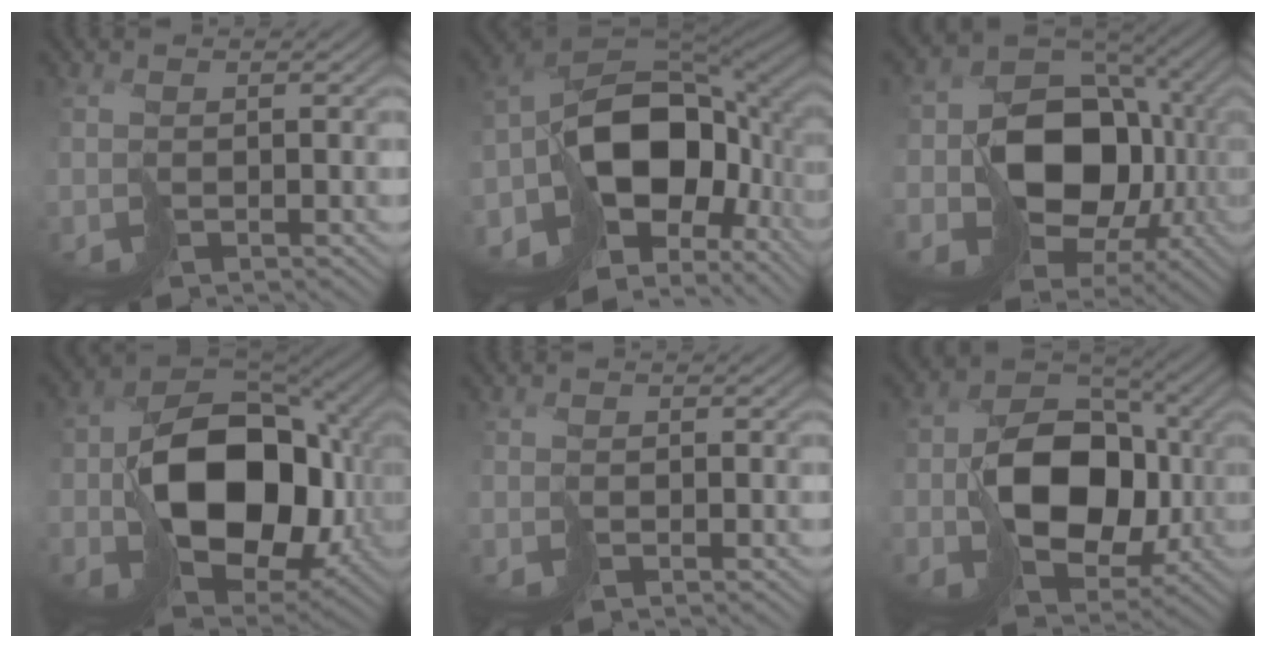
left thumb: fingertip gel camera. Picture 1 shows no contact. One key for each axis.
{"total": 17.7, "fx": -6.6, "fy": 11.4, "fz": 11.9, "tx": -0.234, "ty": -0.026, "tz": -0.112}
{"total": 17.7, "fx": -2.4, "fy": 13.6, "fz": 11.0, "tx": -0.220, "ty": -0.045, "tz": -0.022}
{"total": 17.7, "fx": -2.7, "fy": 11.8, "fz": 12.9, "tx": -0.233, "ty": -0.023, "tz": -0.042}
{"total": 0.0}
{"total": 13.6, "fx": -2.0, "fy": 9.6, "fz": 9.4, "tx": -0.174, "ty": -0.013, "tz": -0.037}